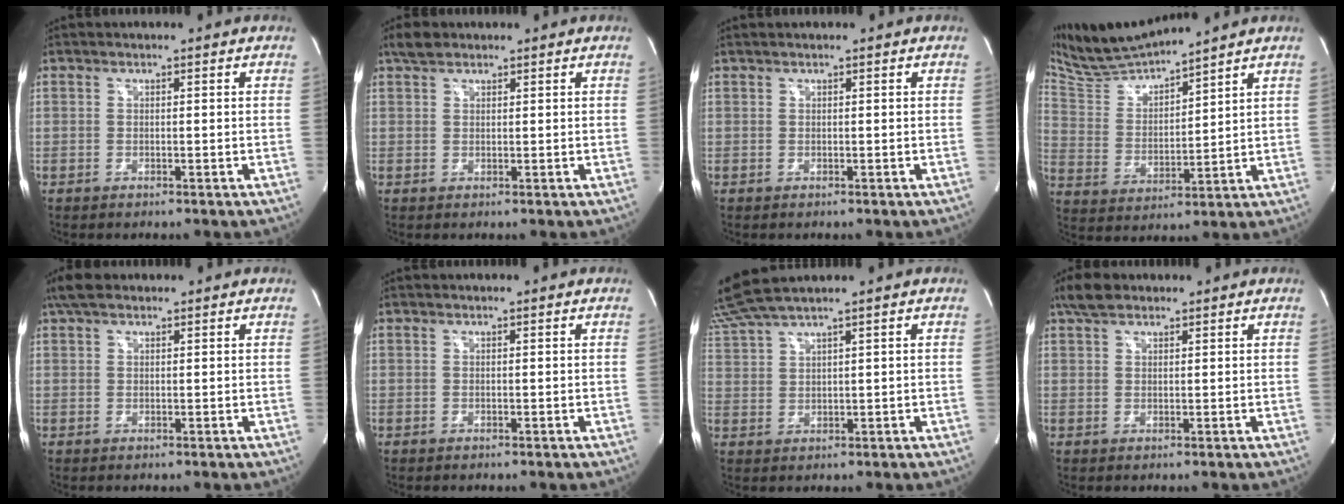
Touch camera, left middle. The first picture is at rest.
{"total": 2.3, "force": [1.8, 1.2, 0.8], "torque": [-0.018, 0.012, 0.032]}
{"total": 0.9, "force": [0.8, -0.1, 0.5], "torque": [-0.011, 0.016, 0.020]}
{"total": 10.7, "force": [10.3, -0.3, 2.8], "torque": [-0.077, 0.007, 0.213]}
{"total": 3.5, "force": [2.5, 1.5, 1.8], "torque": [-0.044, 0.025, 0.049]}
{"total": 0.0}
{"total": 2.6, "force": [2.2, -0.3, 1.4], "torque": [-0.025, 0.020, 0.044]}
{"total": 3.5, "force": [2.6, 1.7, 1.5], "torque": [-0.036, 0.017, 0.050]}